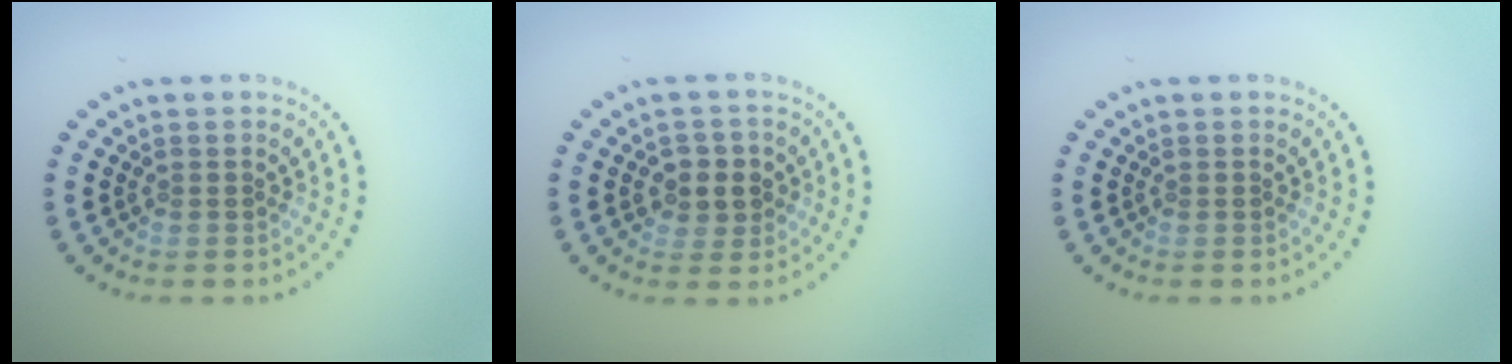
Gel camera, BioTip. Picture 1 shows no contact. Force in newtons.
{"total": 2.8, "press": 2.7, "slide": 0.8}
{"total": 0.0}